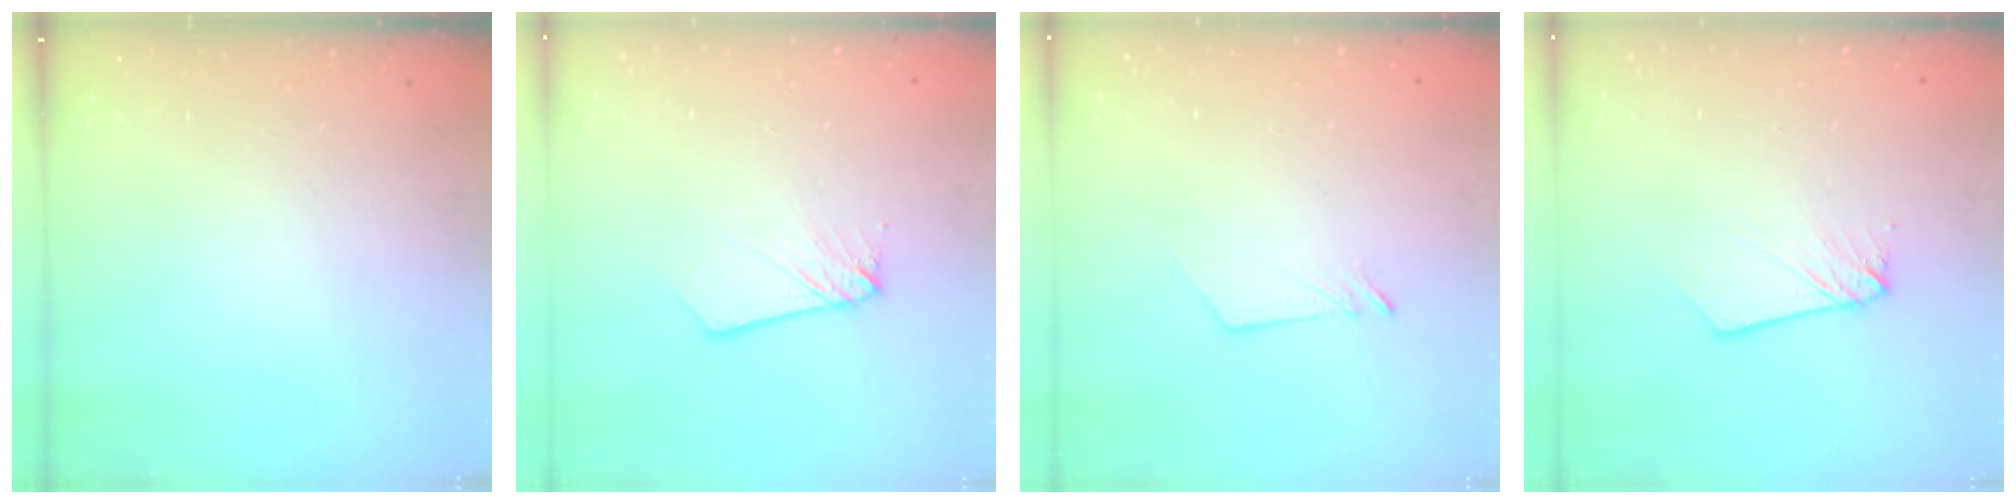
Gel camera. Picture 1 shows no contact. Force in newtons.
{"total": 2.5, "press": 2.5, "slide": 0.1}
{"total": 2.5, "press": 2.5, "slide": 0.2}
{"total": 2.5, "press": 2.5, "slide": 0.1}